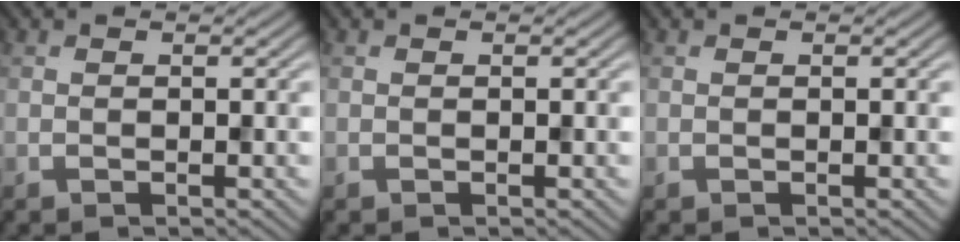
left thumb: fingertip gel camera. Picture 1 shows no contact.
{"total": 0.0}
{"total": 0.0}